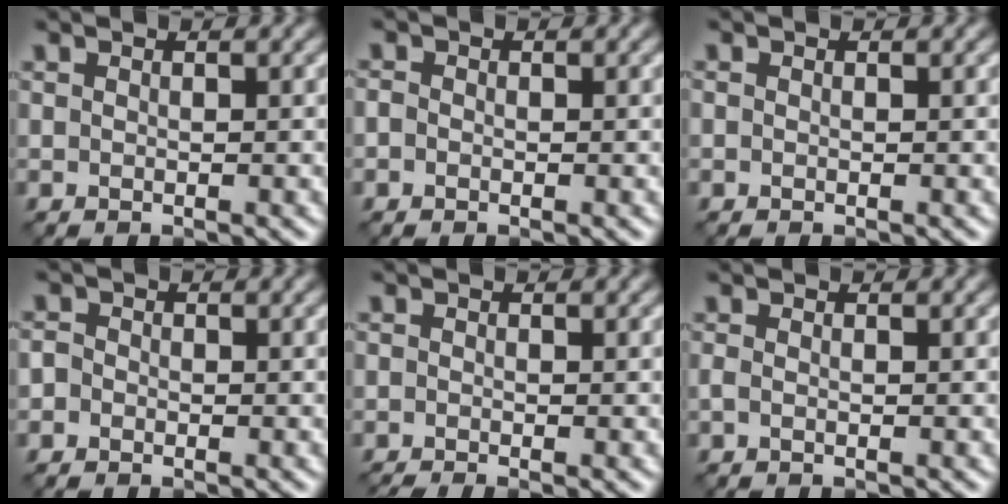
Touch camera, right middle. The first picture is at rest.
{"total": 0.7, "force": [-0.3, 0.6, 0.2], "torque": [-0.001, -0.002, -0.008]}
{"total": 0.0}
{"total": 1.2, "force": [-0.4, 1.1, 0.3], "torque": [0.002, -0.001, -0.018]}
{"total": 1.4, "force": [-1.2, 0.1, 0.8], "torque": [-0.015, -0.012, -0.027]}
{"total": 0.6, "force": [-0.2, 0.2, 0.5], "torque": [-0.013, -0.004, -0.006]}